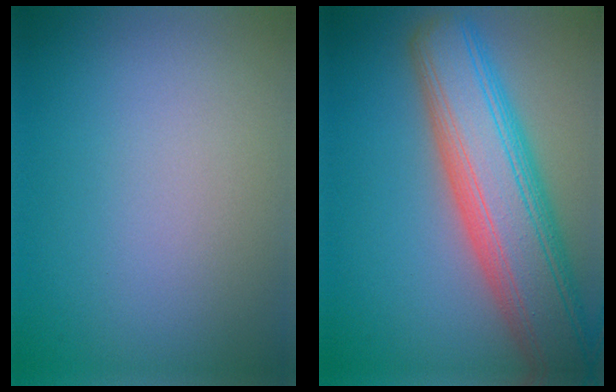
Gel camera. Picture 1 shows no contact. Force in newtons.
{"total": 11.0, "press": 10.9, "slide": 1.1}